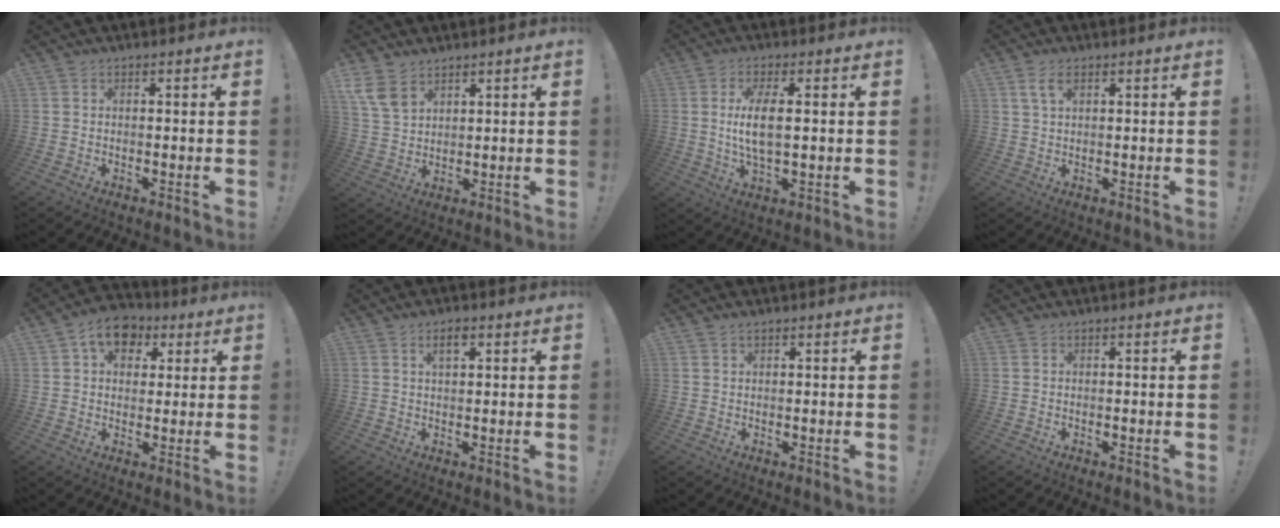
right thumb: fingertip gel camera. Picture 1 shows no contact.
{"total": 7.8, "force": [5.3, 4.5, 3.6], "torque": [-0.069, -0.021, 0.108]}
{"total": 8.2, "force": [0.6, 2.6, 7.7], "torque": [-0.135, -0.009, 0.005]}
{"total": 3.9, "force": [1.9, 1.7, 3.0], "torque": [-0.049, -0.003, 0.032]}
{"total": 9.9, "force": [4.2, 7.2, 5.4], "torque": [-0.075, -0.010, 0.080]}
{"total": 3.4, "force": [1.6, 1.5, 2.5], "torque": [-0.031, -0.003, 0.023]}
{"total": 0.9, "force": [0.8, 0.3, 0.4], "torque": [-0.009, 0.000, 0.016]}
{"total": 0.0}